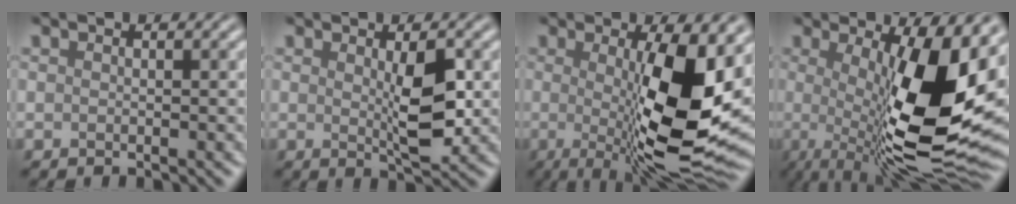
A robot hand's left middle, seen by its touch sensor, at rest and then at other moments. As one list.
[{"total": 3.7, "force": [0.3, 0.8, 3.6], "torque": [-0.062, -0.007, 0.013]}, {"total": 12.5, "force": [-0.5, 3.1, 12.1], "torque": [-0.177, -0.018, -0.001]}, {"total": 14.7, "force": [0.2, 4.4, 14.0], "torque": [-0.185, -0.010, 0.001]}]